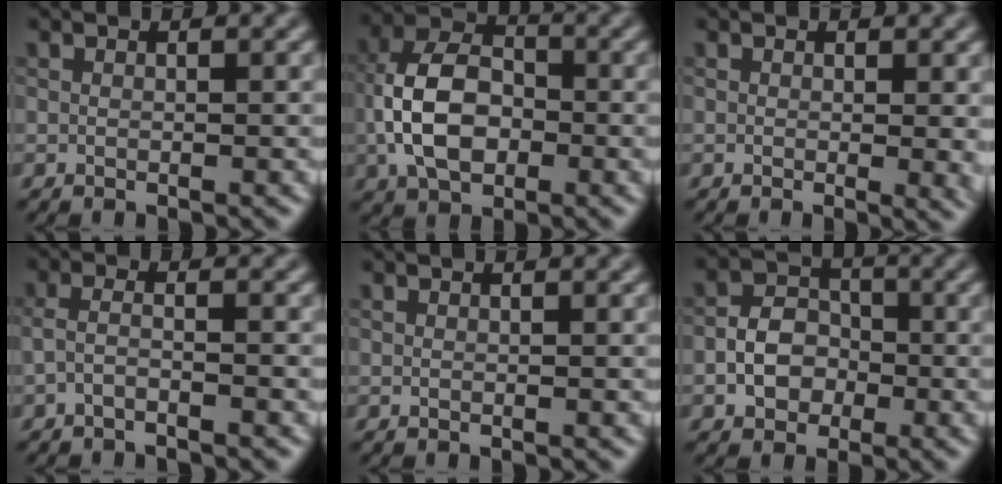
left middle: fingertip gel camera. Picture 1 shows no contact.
{"total": 7.3, "force": [-1.3, 4.7, 5.5], "torque": [-0.108, 0.012, -0.031]}
{"total": 2.3, "force": [0.2, 0.7, 2.2], "torque": [-0.025, -0.006, 0.003]}
{"total": 1.8, "force": [-1.1, 0.4, 1.4], "torque": [-0.026, -0.002, -0.031]}
{"total": 0.0}
{"total": 3.8, "force": [-1.2, 2.9, 2.1], "torque": [-0.015, 0.004, -0.028]}